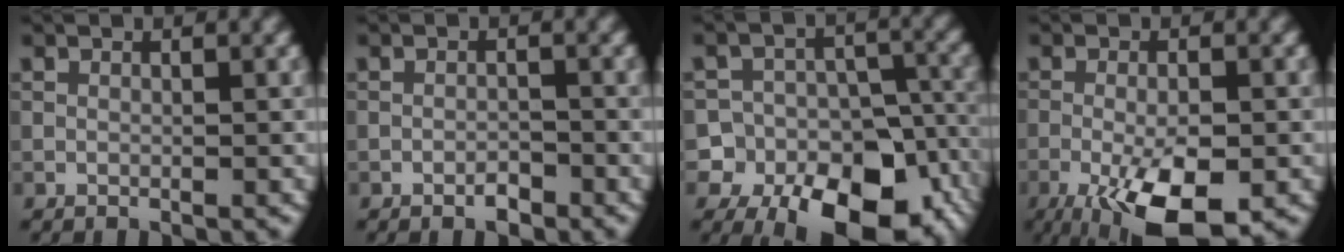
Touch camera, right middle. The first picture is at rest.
{"total": 1.0, "force": [-0.8, 0.4, 0.6], "torque": [-0.011, 0.002, -0.014]}
{"total": 18.7, "force": [-11.4, 12.9, 7.4], "torque": [-0.103, -0.051, -0.165]}
{"total": 9.1, "force": [-4.3, 3.0, 7.4], "torque": [-0.137, -0.015, -0.066]}